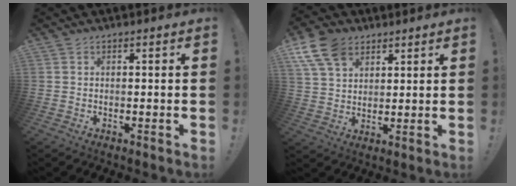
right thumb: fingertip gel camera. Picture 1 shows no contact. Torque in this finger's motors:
{"motor_torque": [0.34, 0.34, 0.09, 0.11, 0.15]}